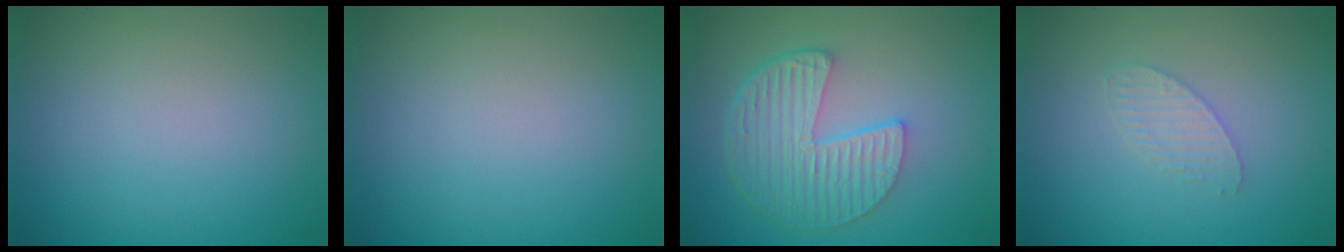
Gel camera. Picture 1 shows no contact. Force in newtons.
{"total": 0.0}
{"total": 5.6, "press": 4.1, "slide": 3.8}
{"total": 1.6, "press": 1.6, "slide": 0.1}